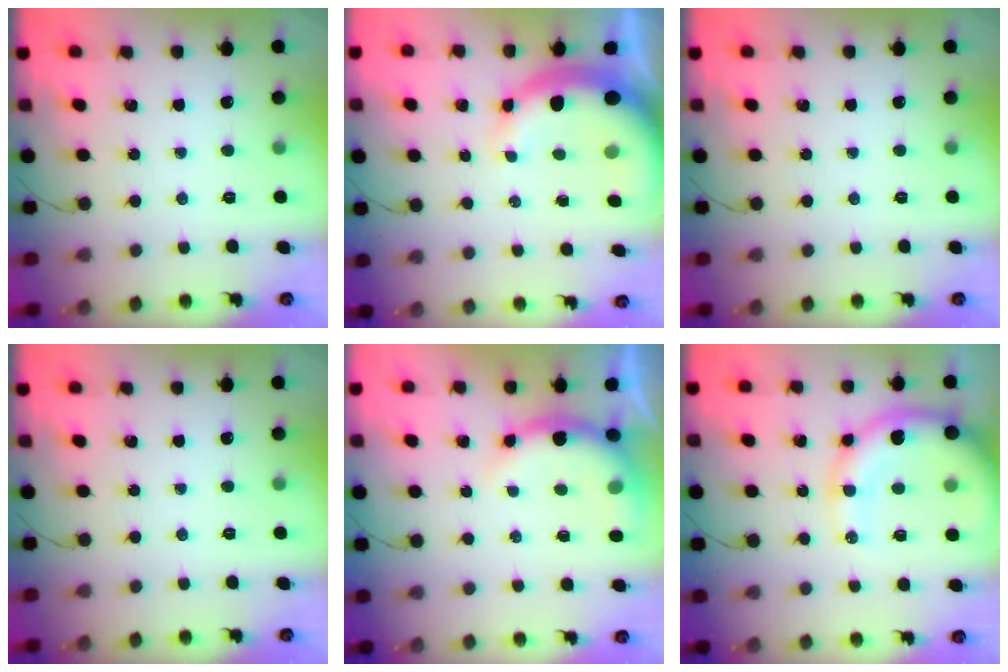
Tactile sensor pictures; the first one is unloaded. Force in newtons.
{"total": 11.6, "press": 11.4, "slide": 2.3}
{"total": 0.0}
{"total": 0.0}
{"total": 8.2, "press": 8.1, "slide": 1.0}
{"total": 13.7, "press": 13.1, "slide": 3.7}